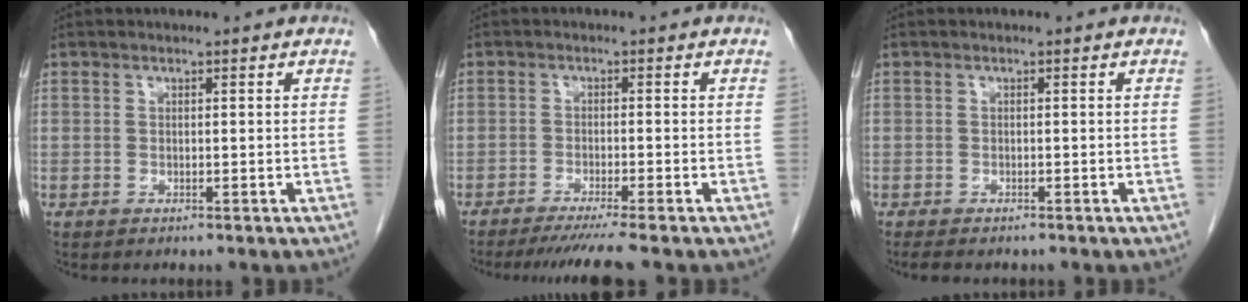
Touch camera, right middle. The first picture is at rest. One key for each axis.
{"total": 6.9, "fx": -5.8, "fy": -1.3, "fz": 3.4, "tx": -0.036, "ty": -0.022, "tz": -0.091}
{"total": 3.0, "fx": -2.5, "fy": 1.0, "fz": 1.4, "tx": -0.026, "ty": -0.009, "tz": -0.030}